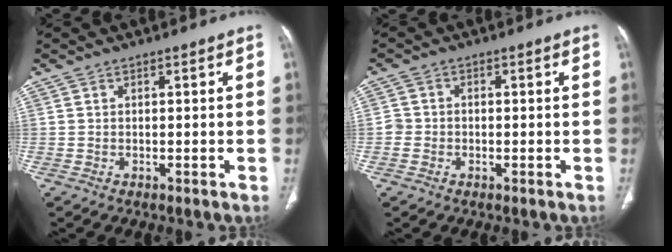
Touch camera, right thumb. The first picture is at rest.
{"total": 2.4, "force": [-0.5, 2.3, 0.6], "torque": [0.004, 0.011, -0.016]}